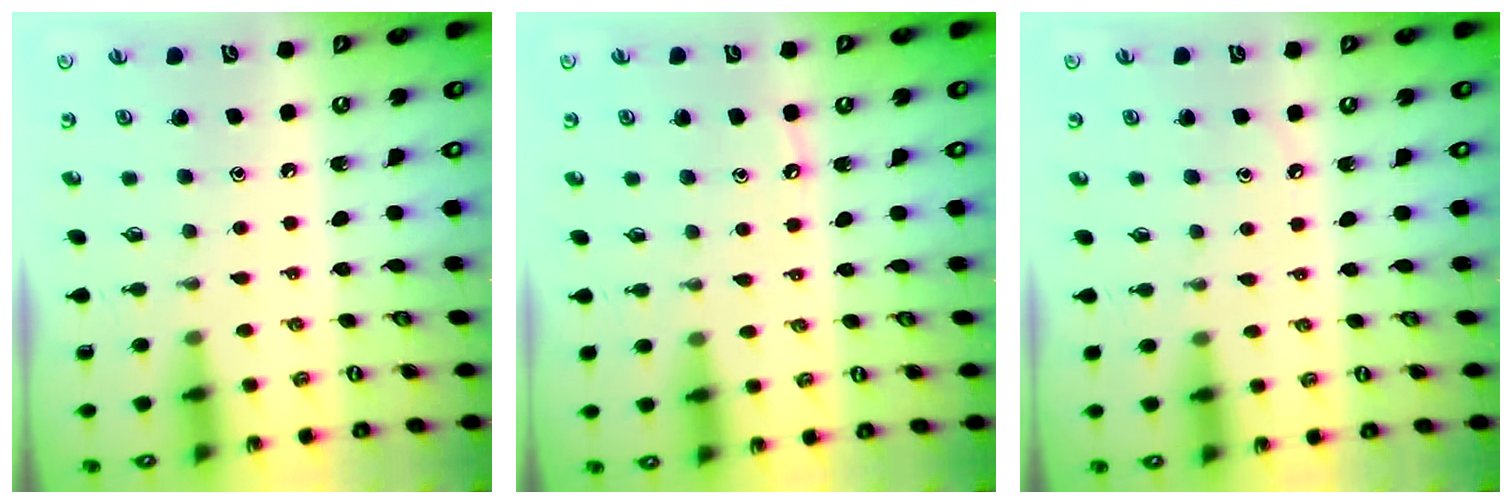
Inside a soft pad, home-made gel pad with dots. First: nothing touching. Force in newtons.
{"total": 3.3, "press": 3.3, "slide": 0.5}
{"total": 2.2, "press": 2.2, "slide": 0.3}